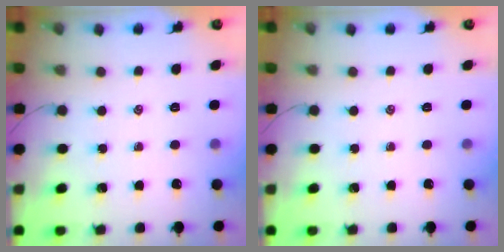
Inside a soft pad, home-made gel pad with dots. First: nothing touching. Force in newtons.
{"total": 0.0}